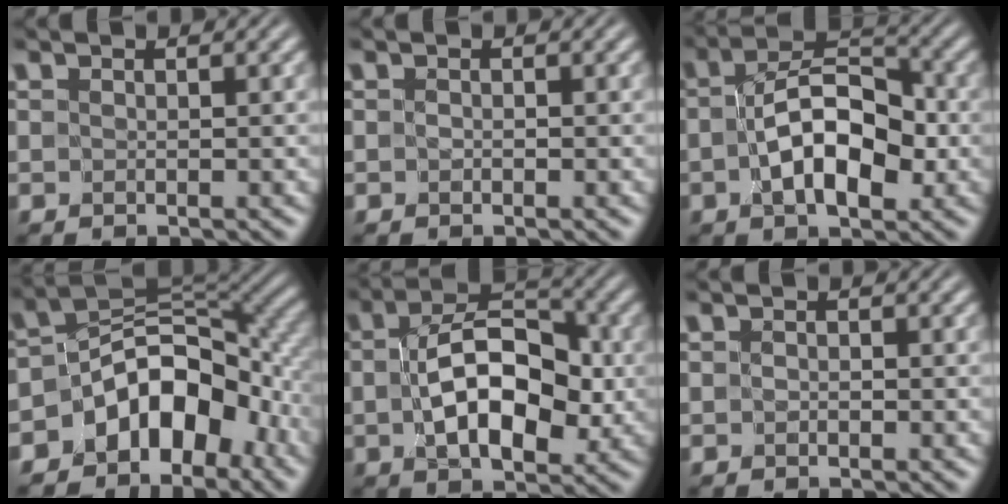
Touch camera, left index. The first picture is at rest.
{"total": 0.0}
{"total": 7.2, "force": [-1.3, 3.8, 5.9], "torque": [-0.099, 0.010, -0.028]}
{"total": 9.0, "force": [-4.8, 5.4, 5.3], "torque": [-0.057, 0.010, -0.098]}
{"total": 8.2, "force": [-0.7, 4.7, 6.7], "torque": [-0.110, 0.009, -0.017]}
{"total": 0.0}